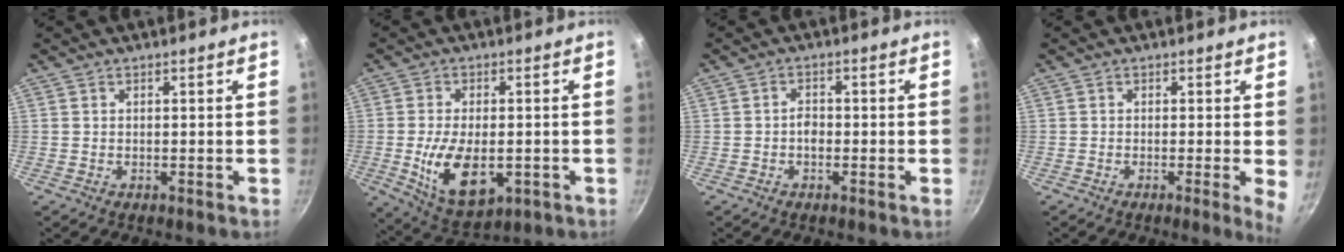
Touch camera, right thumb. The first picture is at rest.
{"total": 12.5, "force": [-2.5, 6.8, 10.2], "torque": [-0.172, -0.005, -0.029]}
{"total": 2.0, "force": [-0.8, 1.2, 1.4], "torque": [-0.018, 0.012, -0.016]}
{"total": 3.7, "force": [-0.3, 0.3, 3.7], "torque": [-0.045, -0.008, -0.009]}